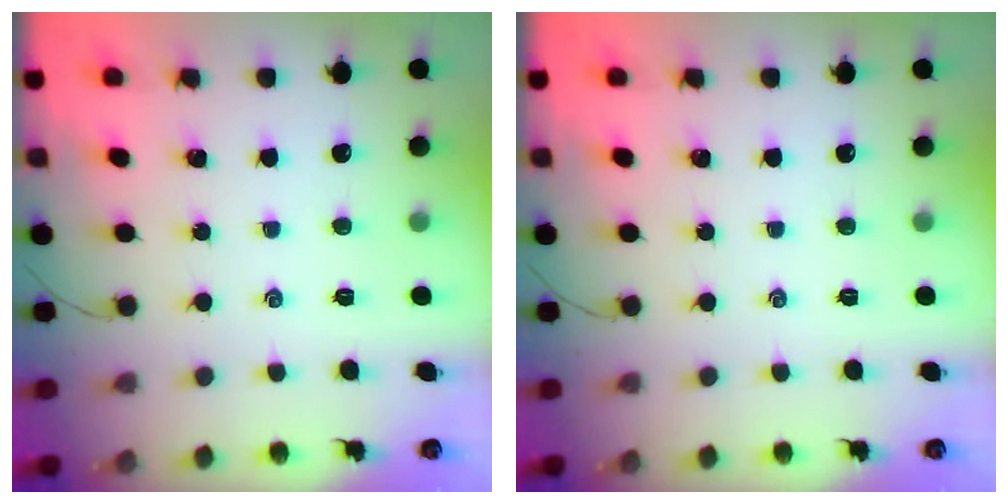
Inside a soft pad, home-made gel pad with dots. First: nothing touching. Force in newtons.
{"total": 0.0}